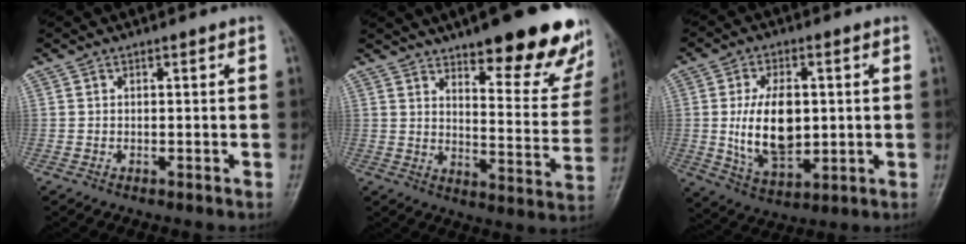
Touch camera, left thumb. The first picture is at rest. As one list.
[{"total": 21.8, "force": [14.2, 6.5, 15.2], "torque": [-0.151, -0.075, 0.189]}, {"total": 13.1, "force": [0.6, 7.4, 10.8], "torque": [-0.178, -0.010, 0.022]}]